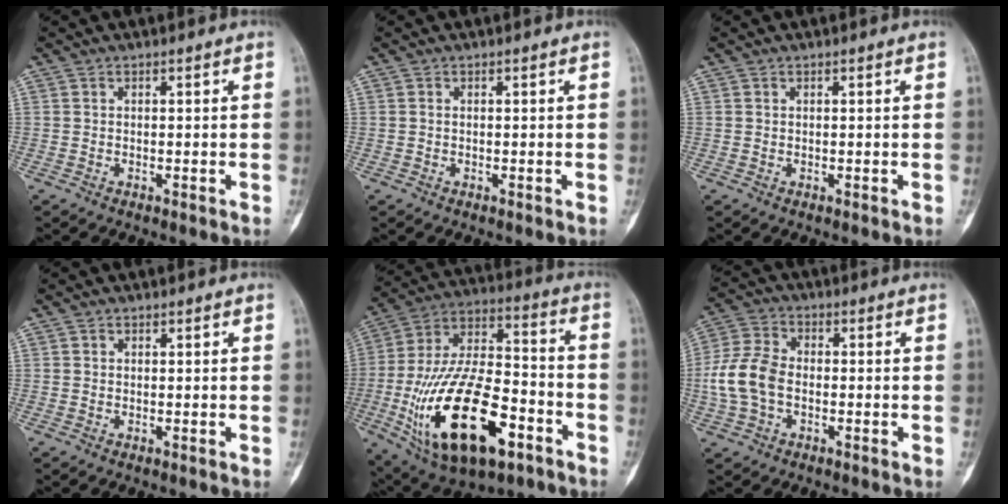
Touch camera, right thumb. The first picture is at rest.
{"total": 0.0}
{"total": 0.0}
{"total": 0.0}
{"total": 27.3, "force": [-10.5, 12.8, 21.7], "torque": [-0.427, 0.041, -0.167]}
{"total": 9.6, "force": [-1.4, 6.4, 7.0], "torque": [-0.150, 0.023, -0.035]}